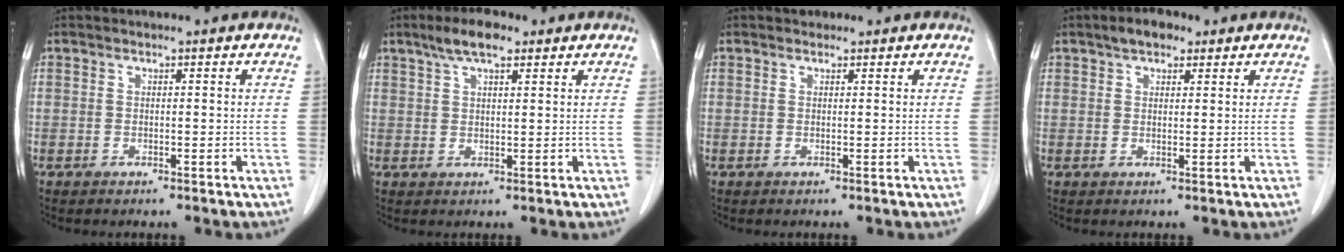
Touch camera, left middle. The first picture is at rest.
{"total": 5.5, "force": [3.7, 1.5, 3.8], "torque": [-0.077, 0.014, 0.065]}
{"total": 0.7, "force": [0.6, 0.4, 0.0], "torque": [-0.006, 0.002, 0.009]}
{"total": 3.8, "force": [2.5, 1.8, 2.2], "torque": [-0.038, 0.012, 0.040]}